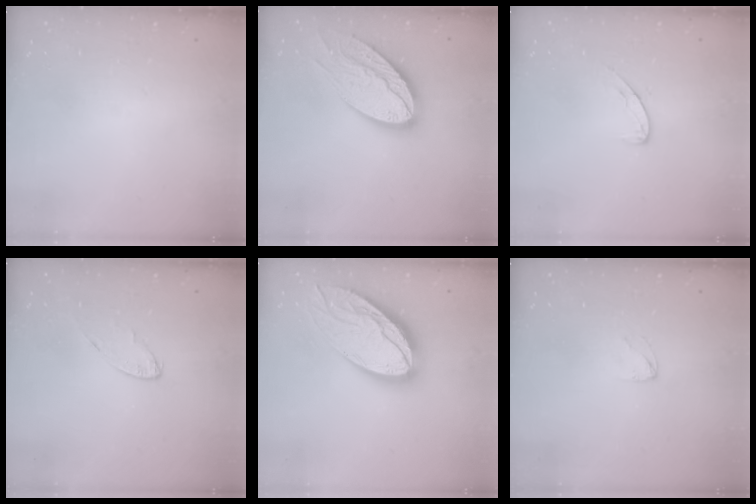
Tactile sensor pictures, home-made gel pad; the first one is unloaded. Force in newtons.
{"total": 17.5, "press": 17.4, "slide": 1.9}
{"total": 6.6, "press": 6.5, "slide": 0.7}
{"total": 3.9, "press": 3.9, "slide": 0.4}
{"total": 22.8, "press": 22.7, "slide": 2.1}
{"total": 2.2, "press": 2.2, "slide": 0.1}